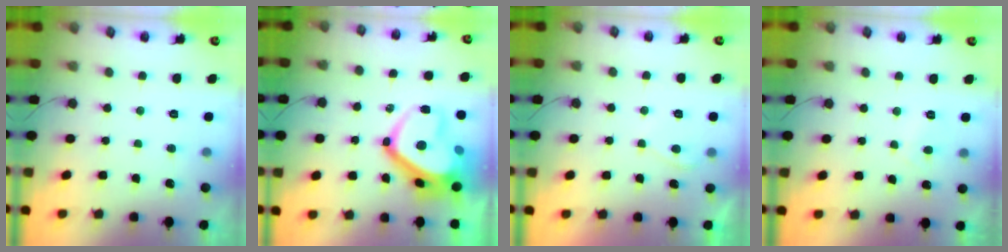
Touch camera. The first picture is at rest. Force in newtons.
{"total": 16.9, "press": 16.8, "slide": 1.7}
{"total": 1.3, "press": 1.2, "slide": 0.6}
{"total": 2.3, "press": 2.2, "slide": 0.7}